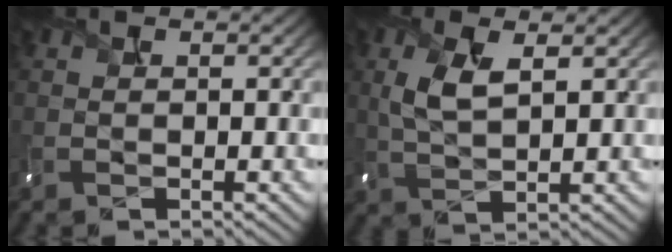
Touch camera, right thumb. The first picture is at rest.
{"total": 4.4, "force": [1.5, 1.8, 3.7], "torque": [-0.093, 0.001, 0.033]}